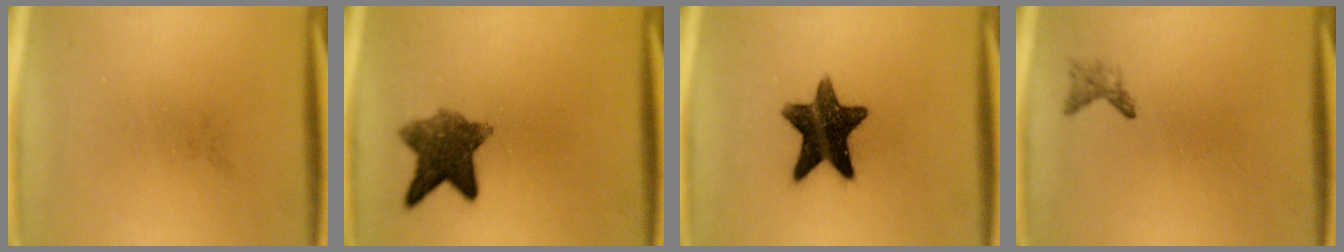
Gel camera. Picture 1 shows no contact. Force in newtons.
{"total": 8.2}
{"total": 13.8}
{"total": 1.1}